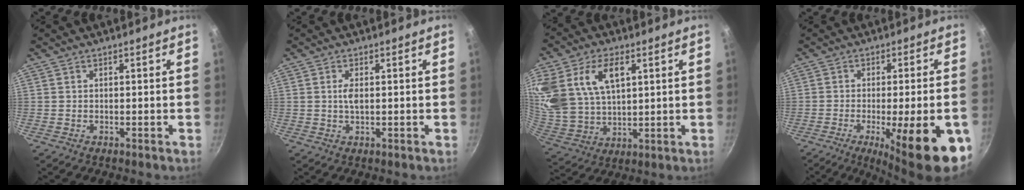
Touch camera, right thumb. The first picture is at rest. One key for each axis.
{"total": 2.3, "fx": 0.3, "fy": 1.0, "fz": 2.1, "tx": -0.043, "ty": -0.001, "tz": 0.008}
{"total": 20.7, "fx": 7.3, "fy": 12.6, "fz": 14.7, "tx": -0.327, "ty": 0.004, "tz": 0.148}
{"total": 20.2, "fx": -7.8, "fy": 5.4, "fz": 17.8, "tx": -0.192, "ty": 0.000, "tz": -0.091}